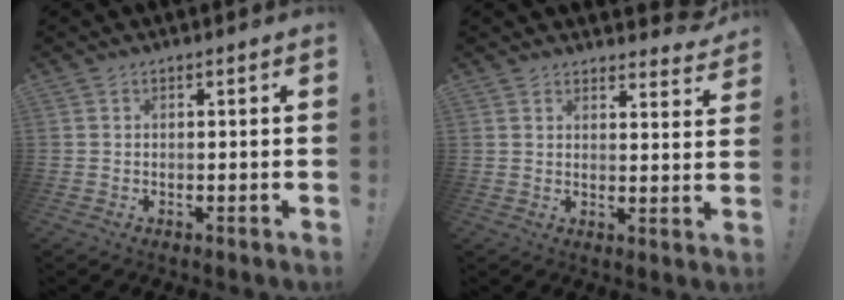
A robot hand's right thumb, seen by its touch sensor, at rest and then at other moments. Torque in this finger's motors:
{"motor_torque": [-1.09, 1.09, 0.38, 0.40, 0.00]}